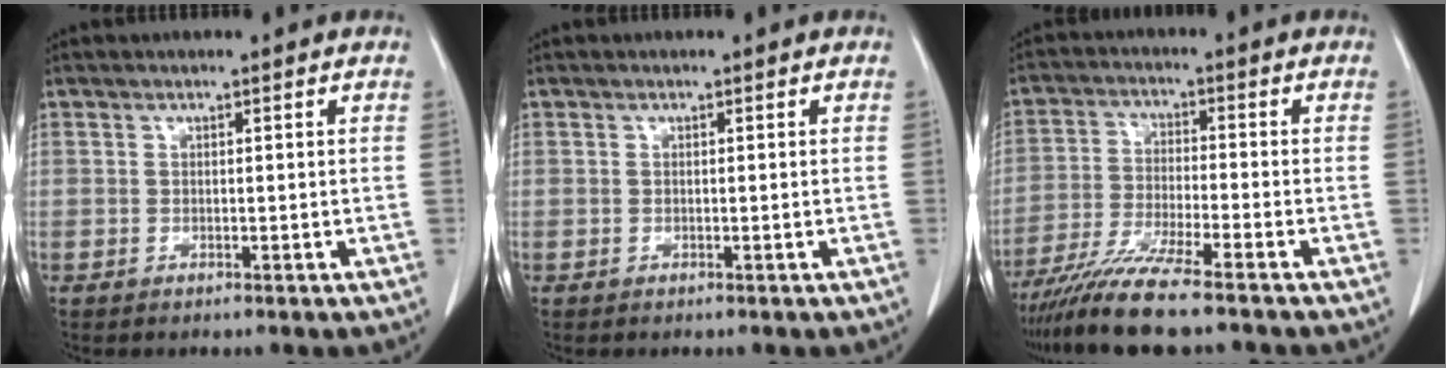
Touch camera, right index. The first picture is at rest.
{"total": 0.0}
{"total": 10.0, "force": [-8.0, -0.6, 5.9], "torque": [-0.108, -0.033, -0.144]}